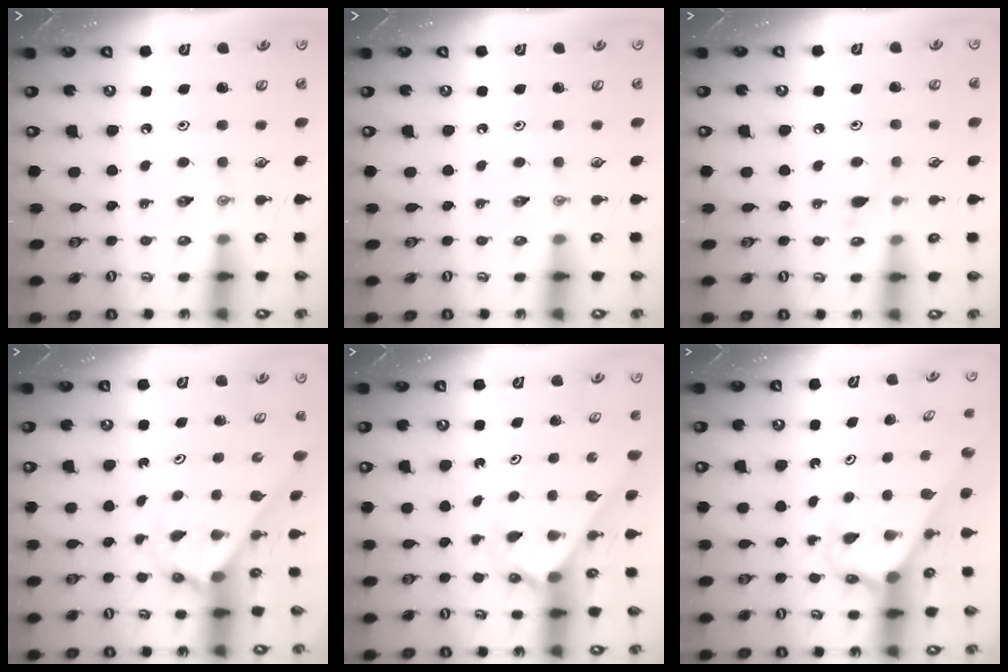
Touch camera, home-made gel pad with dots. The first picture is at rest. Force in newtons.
{"total": 0.0}
{"total": 3.9, "press": 3.8, "slide": 0.5}
{"total": 2.7, "press": 2.7, "slide": 0.2}
{"total": 2.1, "press": 2.1, "slide": 0.2}
{"total": 2.4, "press": 2.4, "slide": 0.2}